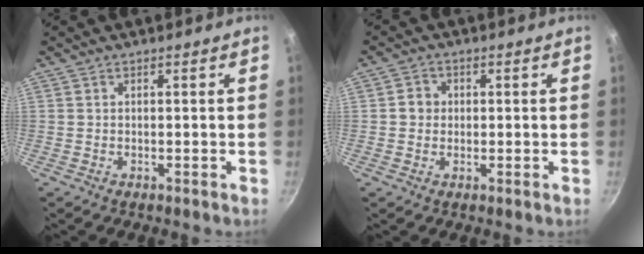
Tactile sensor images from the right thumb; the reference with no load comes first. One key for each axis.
{"total": 3.1, "fx": 0.2, "fy": 2.9, "fz": 1.1, "tx": -0.002, "ty": 0.006, "tz": -0.001}